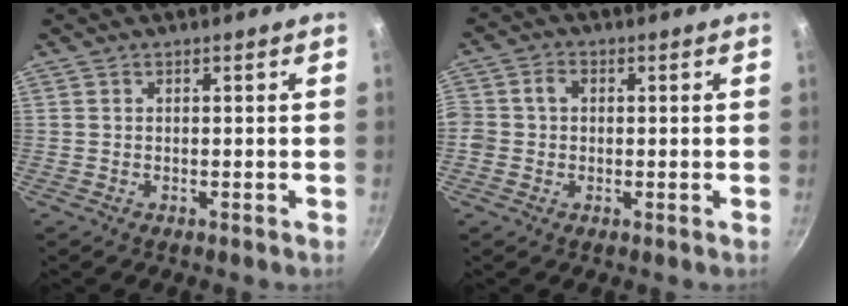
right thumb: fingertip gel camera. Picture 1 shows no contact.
{"total": 4.2, "force": [-0.1, 3.6, 2.1], "torque": [-0.030, 0.013, -0.011]}